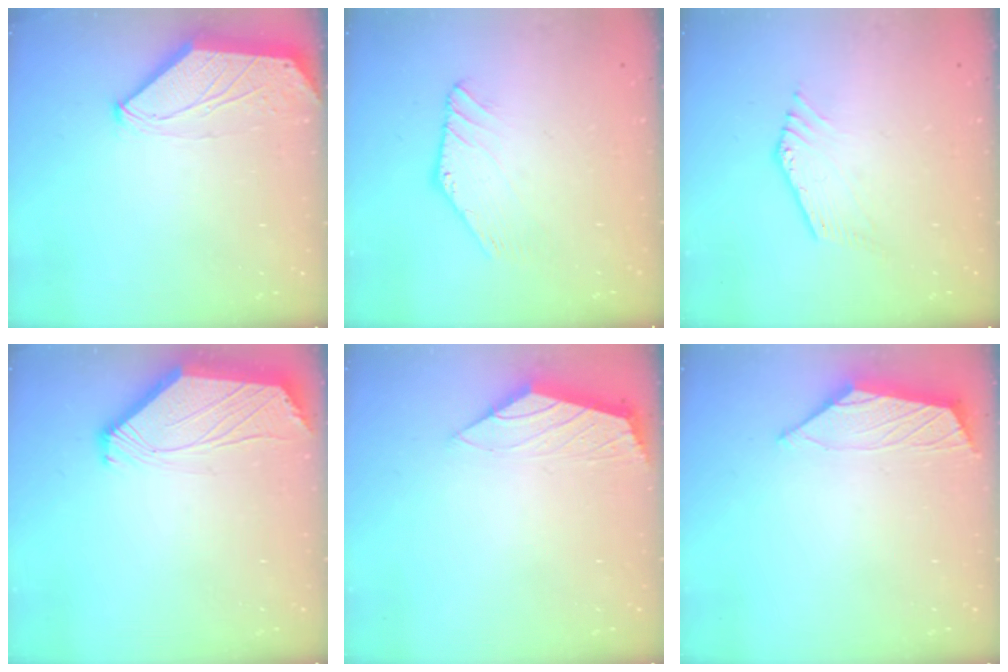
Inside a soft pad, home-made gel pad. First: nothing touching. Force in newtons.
{"total": 1.5, "press": 1.5, "slide": 0.0}
{"total": 1.1, "press": 1.1, "slide": 0.1}
{"total": 2.5, "press": 2.5, "slide": 0.6}
{"total": 0.0}
{"total": 2.3, "press": 2.3, "slide": 0.5}